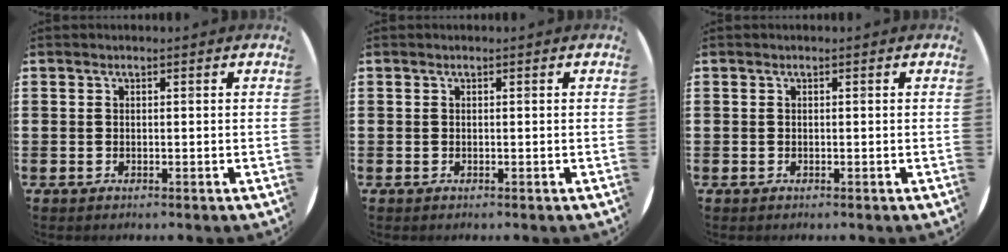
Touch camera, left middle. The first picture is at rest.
{"total": 0.0}
{"total": 0.0}